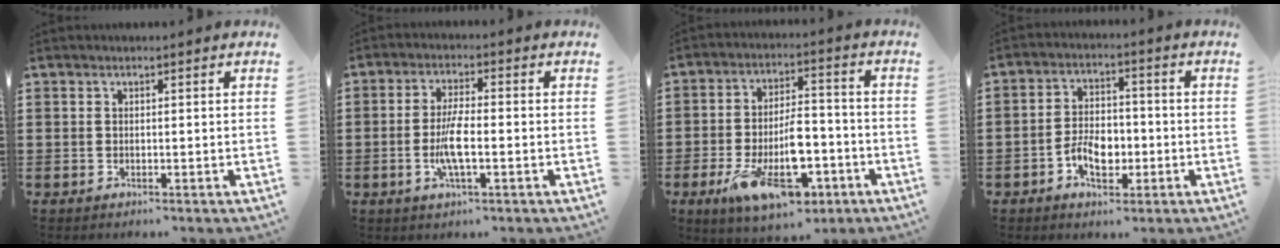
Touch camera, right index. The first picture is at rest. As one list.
[{"total": 5.8, "force": [-1.5, 1.3, 5.4], "torque": [-0.119, -0.008, -0.034]}, {"total": 13.5, "force": [-6.1, 5.5, 10.7], "torque": [-0.193, 0.008, -0.103]}, {"total": 5.9, "force": [-2.2, 3.8, 4.0], "torque": [-0.077, 0.003, -0.043]}]